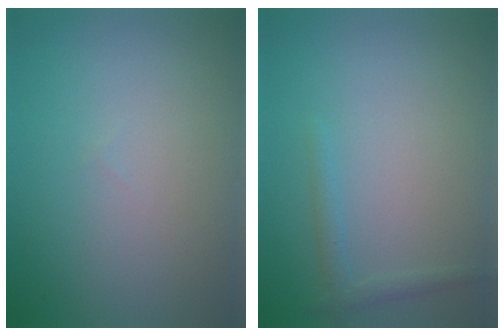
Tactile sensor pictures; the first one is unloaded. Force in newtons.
{"total": 1.2, "press": 1.2, "slide": 0.1}